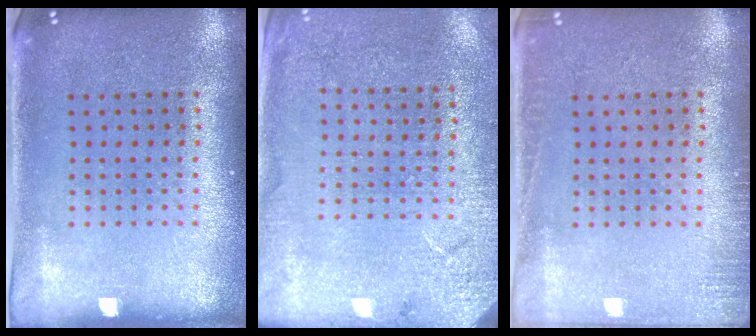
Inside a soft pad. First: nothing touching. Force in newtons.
{"total": 2.6, "press": 2.6, "slide": 0.4}
{"total": 1.4, "press": 1.4, "slide": 0.4}